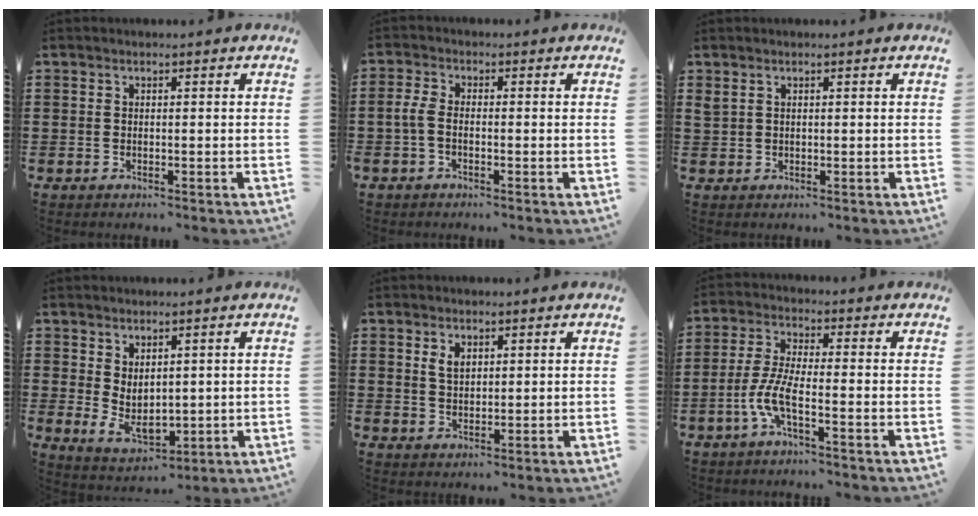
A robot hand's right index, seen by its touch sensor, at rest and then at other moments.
{"total": 2.6, "force": [-1.0, 1.2, 2.1], "torque": [-0.060, -0.005, -0.026]}
{"total": 1.1, "force": [0.7, 0.7, 0.4], "torque": [-0.011, 0.003, 0.014]}
{"total": 4.1, "force": [1.0, 2.7, 2.8], "torque": [-0.062, -0.001, 0.019]}
{"total": 2.4, "force": [1.2, 1.4, 1.5], "torque": [-0.034, 0.004, 0.023]}
{"total": 5.9, "force": [-2.8, 1.1, 5.1], "torque": [-0.121, -0.012, -0.060]}